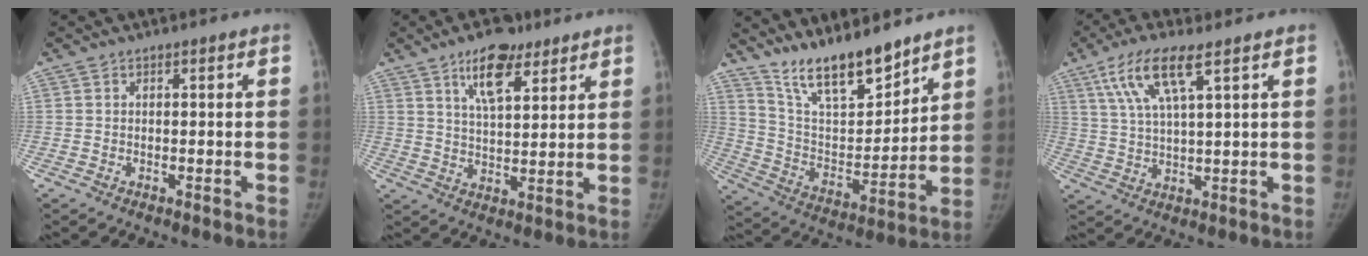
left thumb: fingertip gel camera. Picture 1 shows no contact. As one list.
[{"total": 9.9, "force": [6.0, 4.1, 6.7], "torque": [-0.092, -0.033, 0.102]}, {"total": 15.5, "force": [13.0, 4.0, 7.6], "torque": [-0.097, -0.084, 0.242]}, {"total": 9.8, "force": [5.1, 2.1, 8.1], "torque": [-0.176, -0.010, 0.104]}]